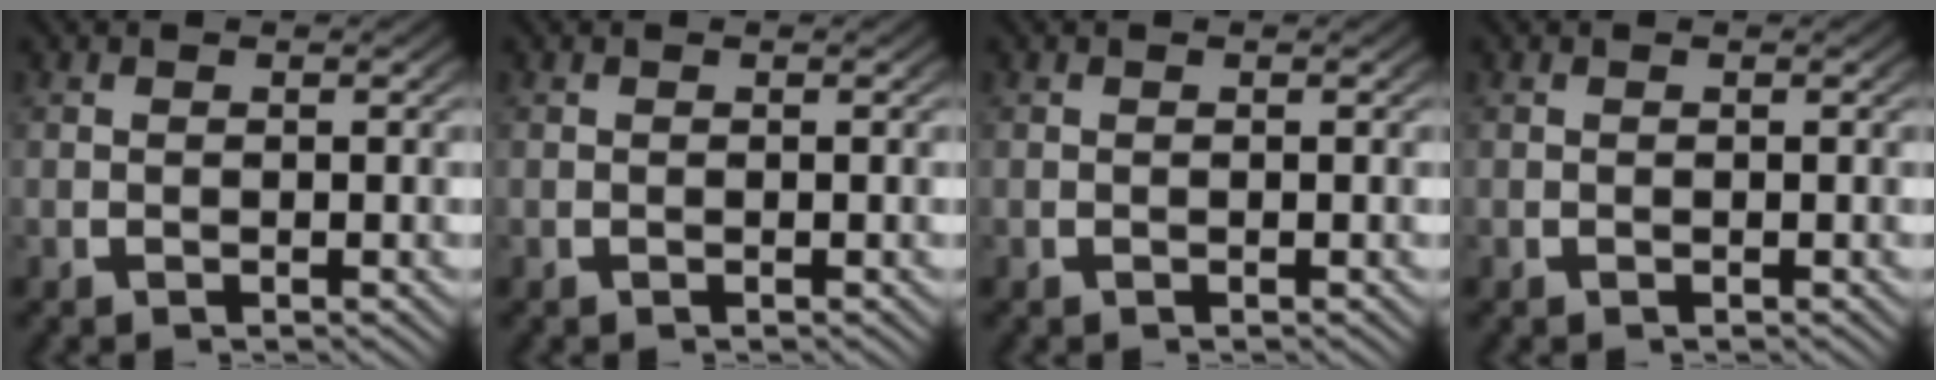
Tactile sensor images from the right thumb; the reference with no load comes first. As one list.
[{"total": 0.0}, {"total": 0.0}, {"total": 0.0}]